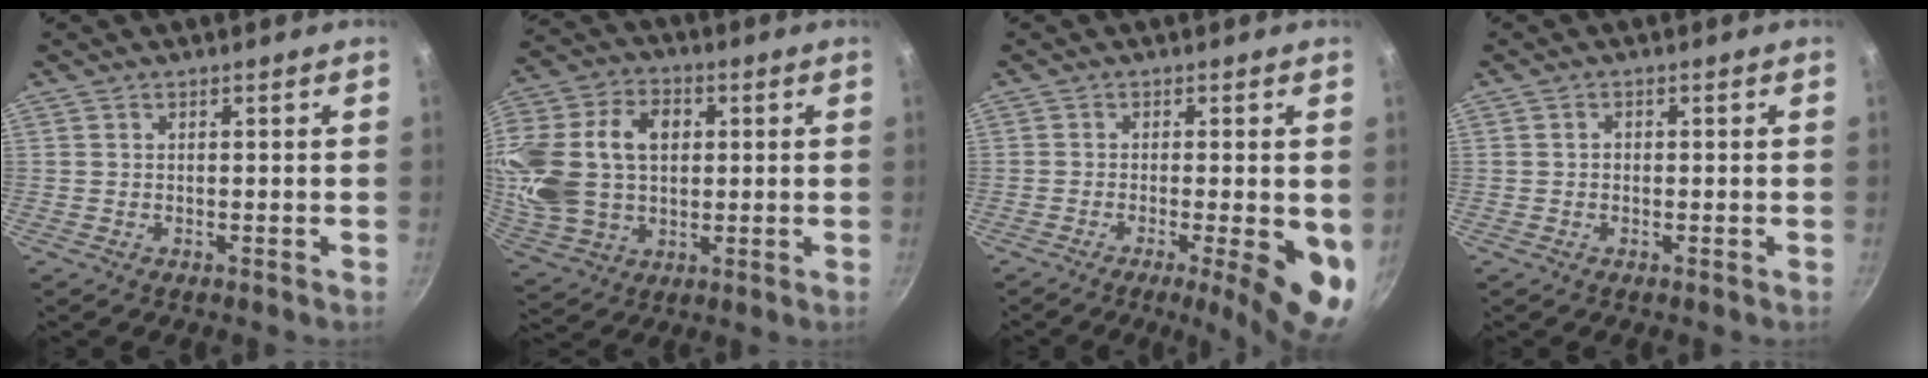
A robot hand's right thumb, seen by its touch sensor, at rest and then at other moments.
{"total": 22.3, "force": [3.2, 16.0, 15.2], "torque": [-0.307, 0.020, 0.061]}
{"total": 10.1, "force": [-2.6, 2.4, 9.4], "torque": [-0.122, -0.001, -0.033]}
{"total": 0.8, "force": [-0.1, 0.7, 0.3], "torque": [-0.004, 0.005, -0.003]}